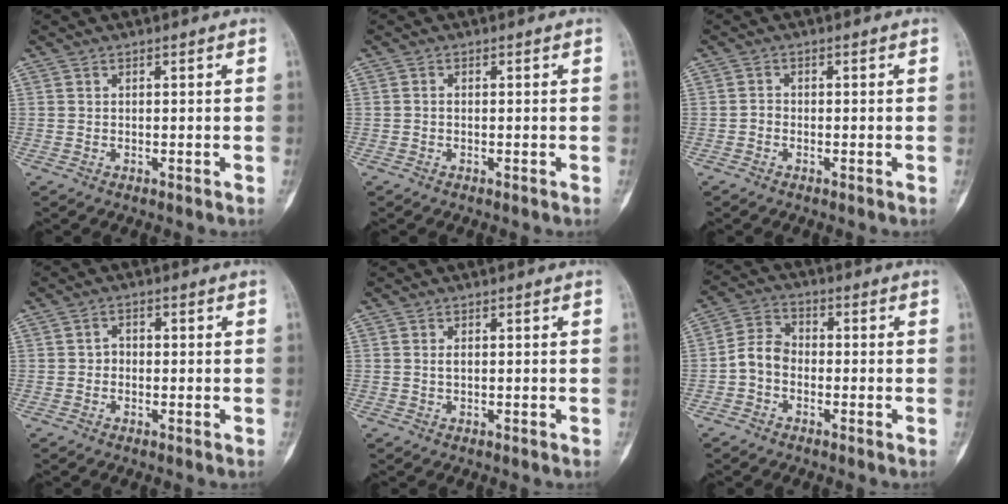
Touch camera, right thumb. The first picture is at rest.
{"total": 0.6, "force": [-0.2, 0.5, 0.3], "torque": [0.002, 0.003, -0.008]}
{"total": 1.3, "force": [-0.6, 1.0, 0.5], "torque": [-0.002, 0.005, -0.018]}
{"total": 2.1, "force": [-0.4, 1.8, 0.9], "torque": [0.001, 0.010, -0.013]}
{"total": 1.0, "force": [0.1, 0.7, 0.8], "torque": [-0.008, 0.001, 0.000]}
{"total": 5.9, "force": [-1.7, 4.6, 3.3], "torque": [-0.044, 0.022, -0.047]}